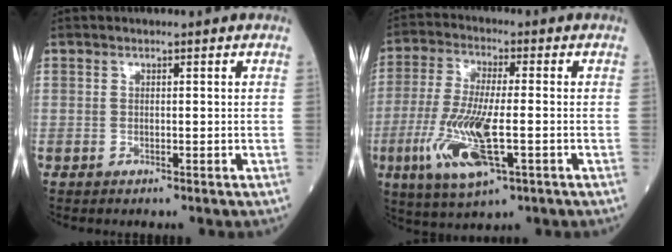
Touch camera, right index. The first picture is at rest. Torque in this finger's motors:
{"motor_torque": [1.70, -0.45, 0.72, 0.21]}